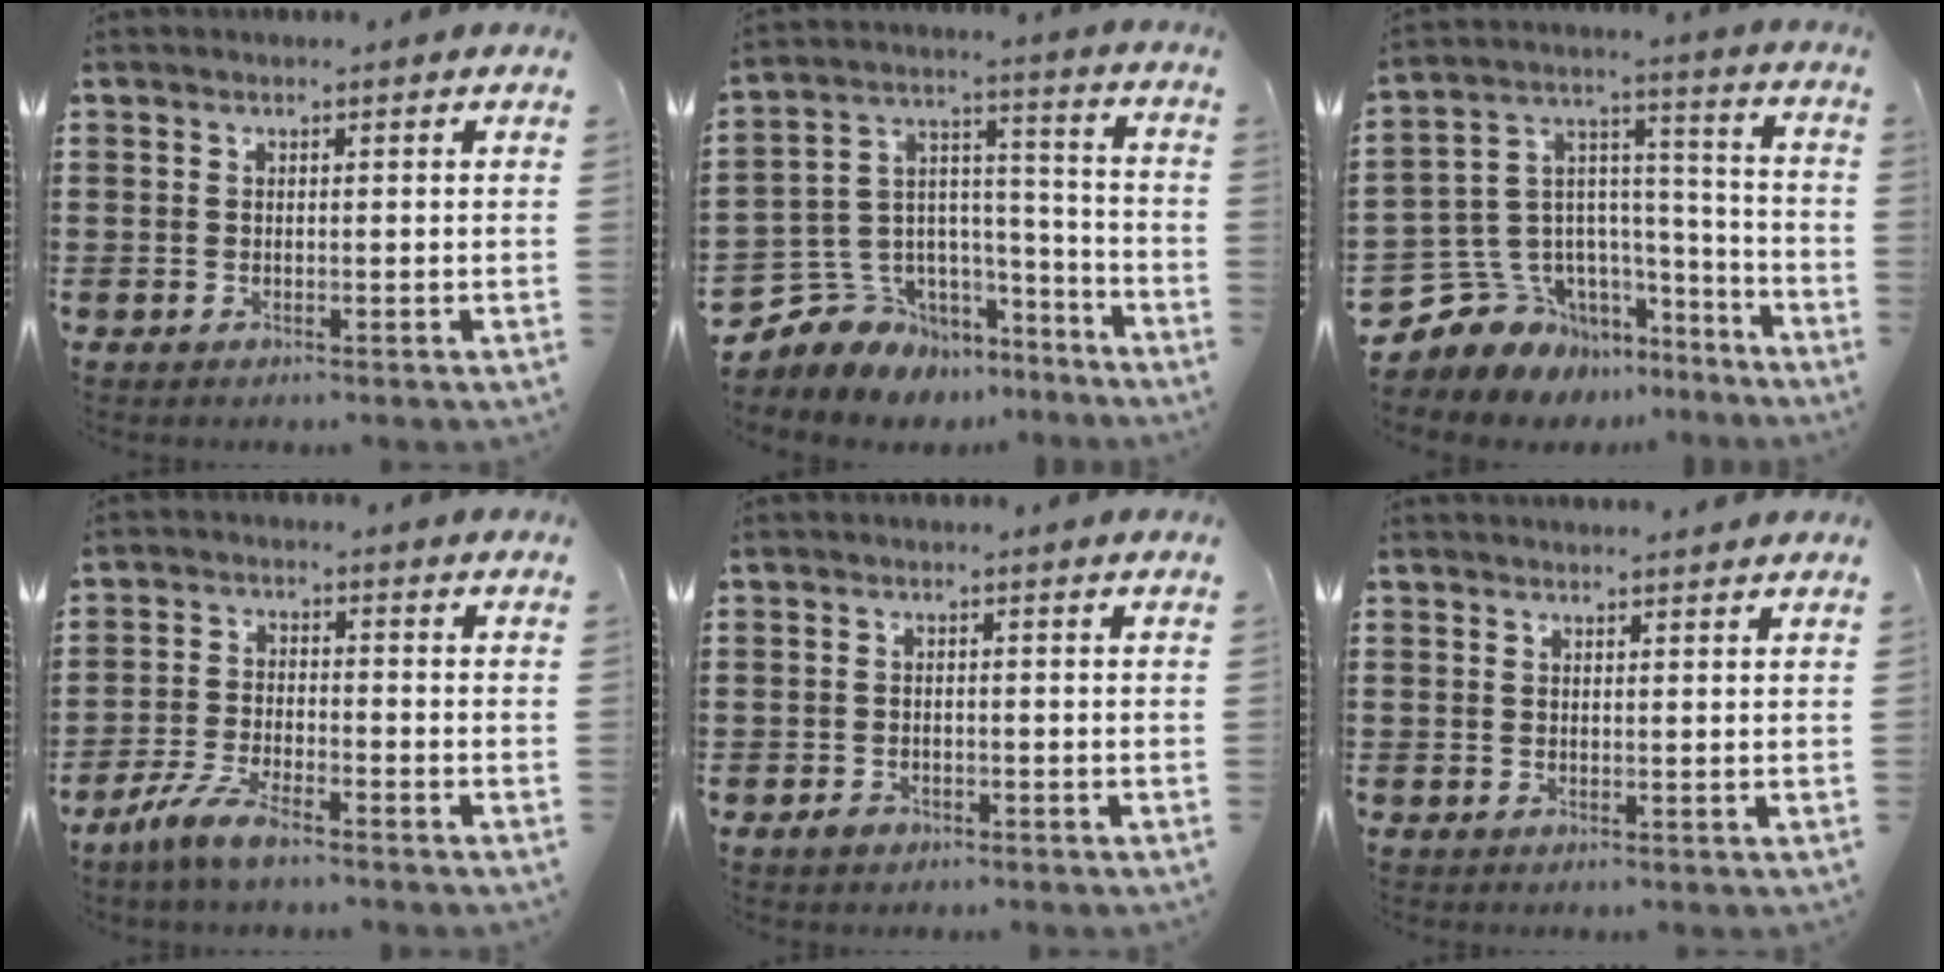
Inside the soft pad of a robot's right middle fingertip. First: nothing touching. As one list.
[{"total": 6.7, "force": [-4.4, 5.0, -0.8], "torque": [-0.021, -0.010, -0.082]}, {"total": 8.9, "force": [-6.5, 6.0, 0.2], "torque": [-0.043, -0.009, -0.123]}, {"total": 5.3, "force": [-4.2, 0.8, 3.1], "torque": [-0.084, -0.009, -0.087]}, {"total": 1.3, "force": [-0.9, 0.7, 0.5], "torque": [-0.012, 0.000, -0.021]}, {"total": 1.1, "force": [1.0, -0.2, 0.2], "torque": [-0.004, -0.003, 0.020]}]